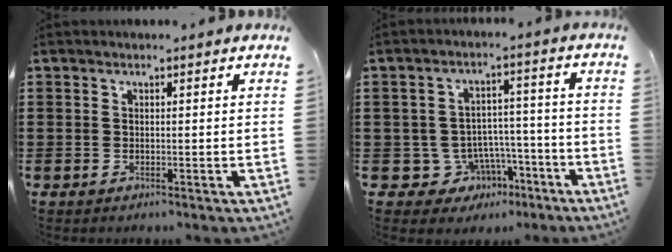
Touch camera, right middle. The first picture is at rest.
{"total": 6.3, "force": [-3.5, 5.1, 1.2], "torque": [-0.038, 0.017, -0.056]}